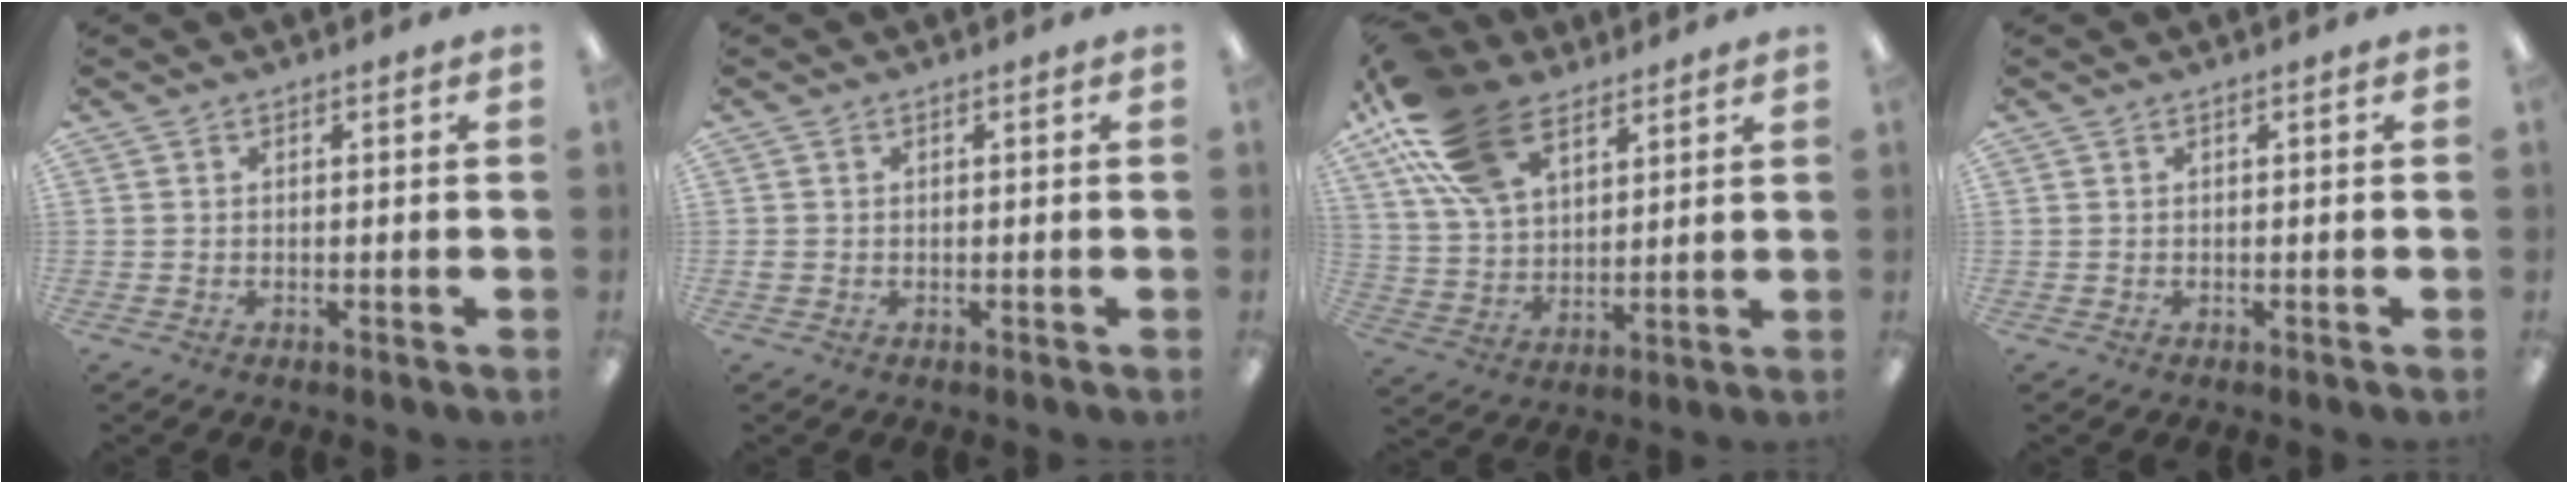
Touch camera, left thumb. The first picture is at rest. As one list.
[{"total": 0.9, "force": [0.0, 0.7, 0.5], "torque": [-0.010, 0.005, -0.001]}, {"total": 19.7, "force": [11.4, 11.1, 11.6], "torque": [-0.236, -0.029, 0.213]}, {"total": 0.0}]